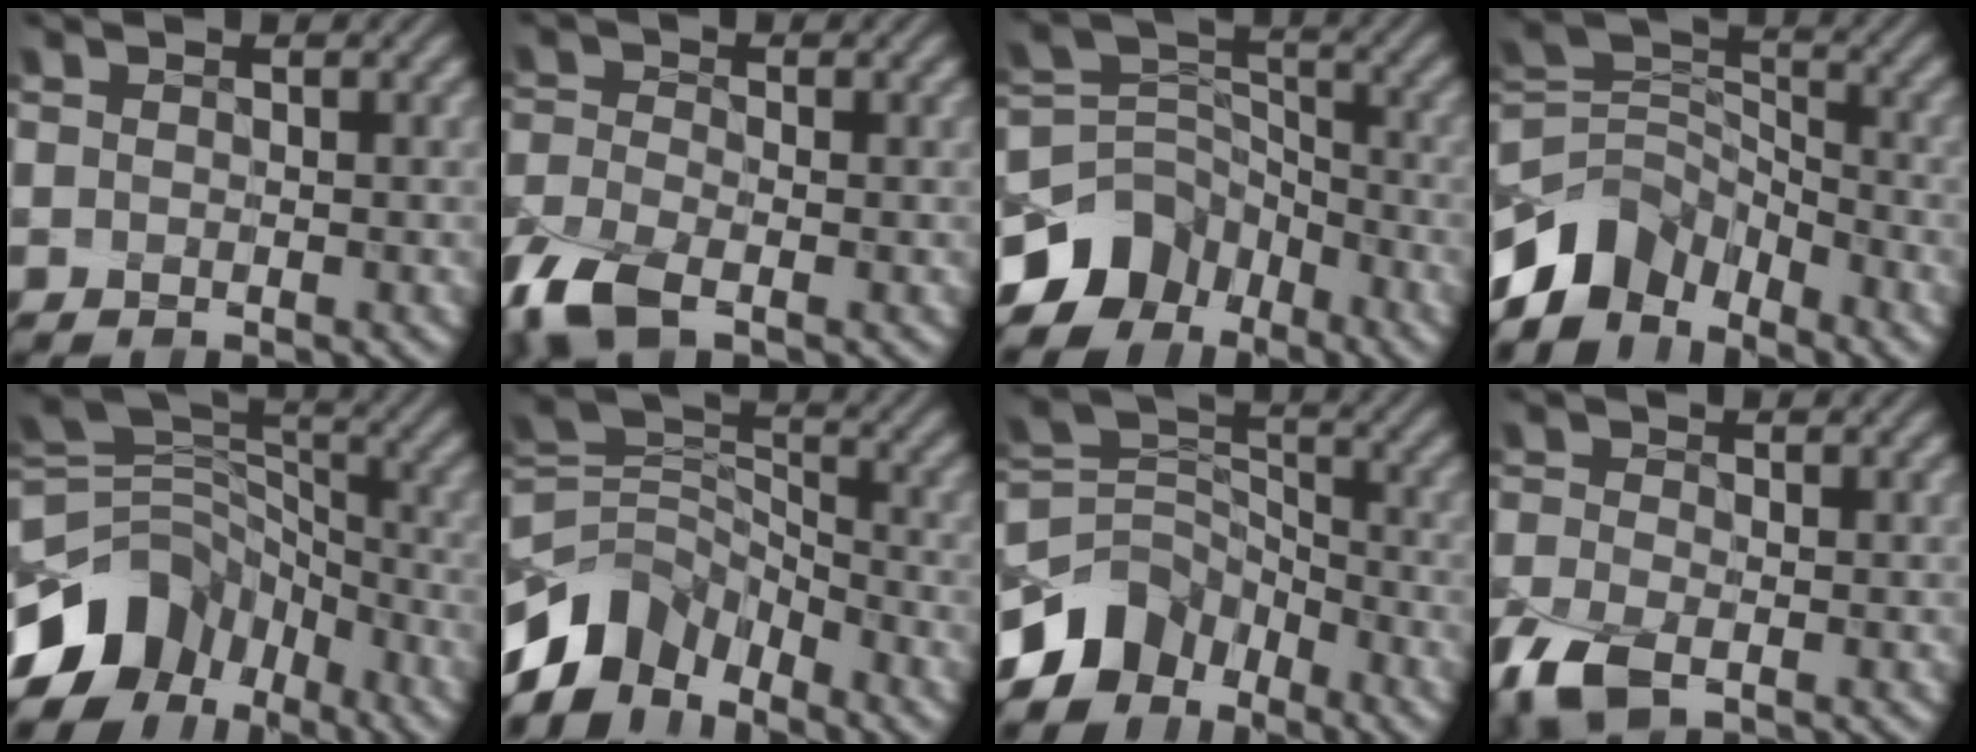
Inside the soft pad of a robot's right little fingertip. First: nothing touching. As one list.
[{"total": 6.7, "force": [-4.5, 2.6, 4.3], "torque": [-0.103, -0.019, -0.091]}, {"total": 6.8, "force": [-4.5, 4.7, 2.0], "torque": [-0.027, 0.009, -0.089]}, {"total": 6.0, "force": [-4.5, 3.6, 1.8], "torque": [-0.019, 0.005, -0.090]}, {"total": 9.1, "force": [-4.8, 6.4, 4.4], "torque": [-0.079, 0.015, -0.095]}, {"total": 6.6, "force": [-4.6, 4.0, 2.4], "torque": [-0.033, 0.006, -0.093]}, {"total": 6.3, "force": [-4.4, 4.2, 1.7], "torque": [-0.018, 0.006, -0.089]}, {"total": 5.0, "force": [-3.0, 2.3, 3.3], "torque": [-0.083, -0.013, -0.062]}]